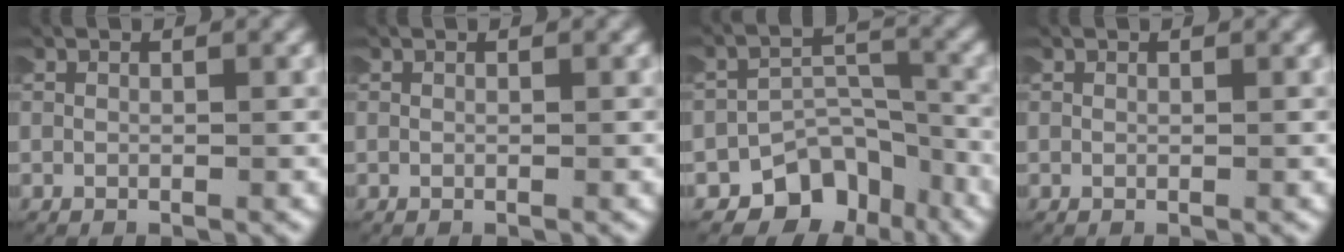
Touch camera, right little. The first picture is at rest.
{"total": 0.0}
{"total": 8.8, "force": [-5.8, 5.9, 2.9], "torque": [-0.044, -0.012, -0.099]}
{"total": 0.0}